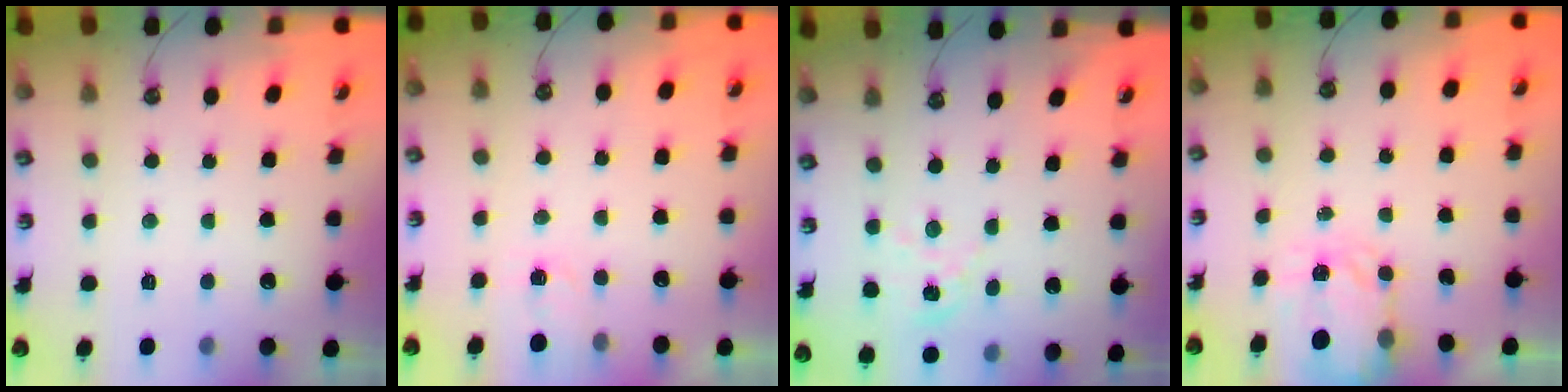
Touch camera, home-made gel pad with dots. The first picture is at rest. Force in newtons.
{"total": 1.3, "press": 1.2, "slide": 0.2}
{"total": 2.9, "press": 2.9, "slide": 0.3}
{"total": 3.5, "press": 3.5, "slide": 0.5}